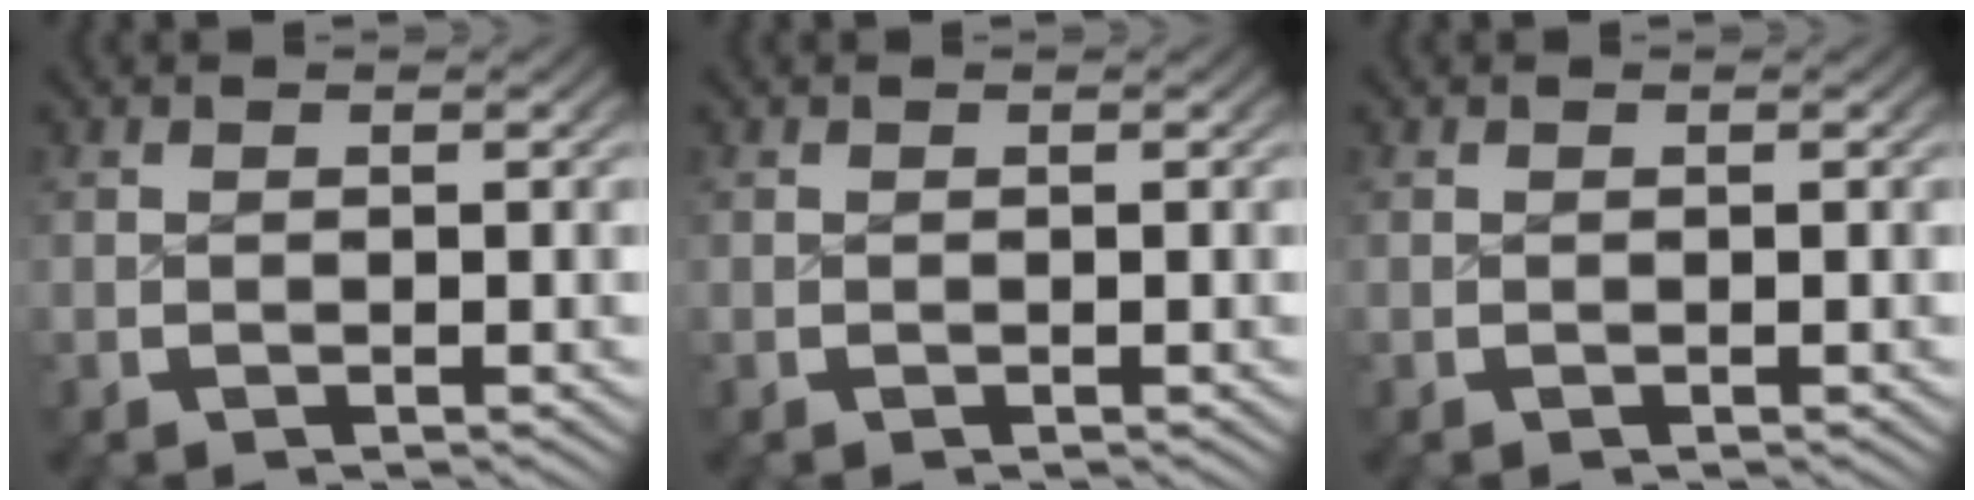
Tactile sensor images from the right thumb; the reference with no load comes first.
{"total": 0.0}
{"total": 0.0}